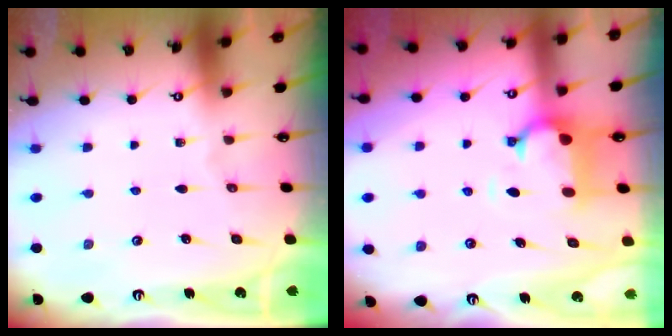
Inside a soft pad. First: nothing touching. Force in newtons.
{"total": 1.4, "press": 0.7, "slide": 1.2}